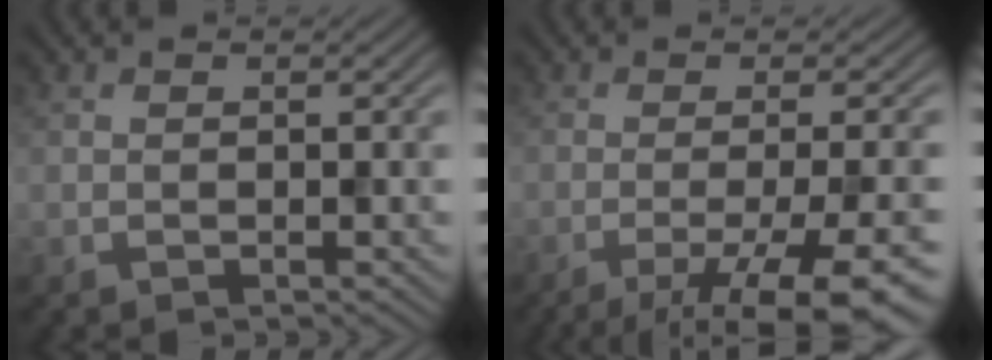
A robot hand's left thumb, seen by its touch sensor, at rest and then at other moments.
{"total": 11.9, "force": [-6.3, 2.5, 9.8], "torque": [-0.142, -0.001, -0.084]}